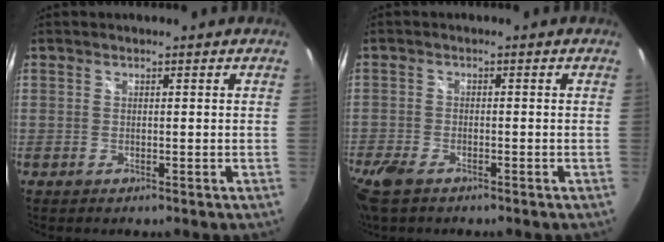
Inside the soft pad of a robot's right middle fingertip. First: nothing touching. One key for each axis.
{"total": 7.4, "fx": -5.0, "fy": 3.3, "fz": 4.3, "tx": -0.119, "ty": -0.026, "tz": -0.101}